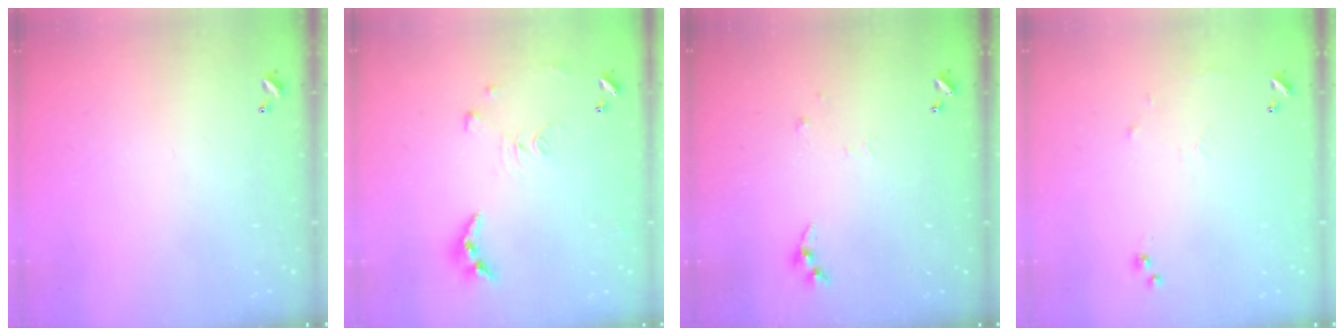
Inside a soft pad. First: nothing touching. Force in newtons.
{"total": 9.6, "press": 9.5, "slide": 0.9}
{"total": 4.9, "press": 4.9, "slide": 0.4}
{"total": 6.0, "press": 5.9, "slide": 1.0}